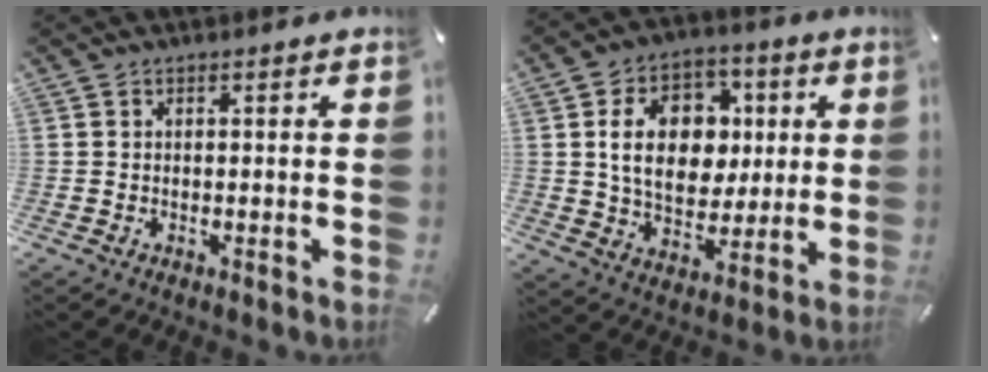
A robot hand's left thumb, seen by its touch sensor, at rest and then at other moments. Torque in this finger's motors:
{"motor_torque": [0.18, 2.14, 1.78, -0.99, 0.21]}